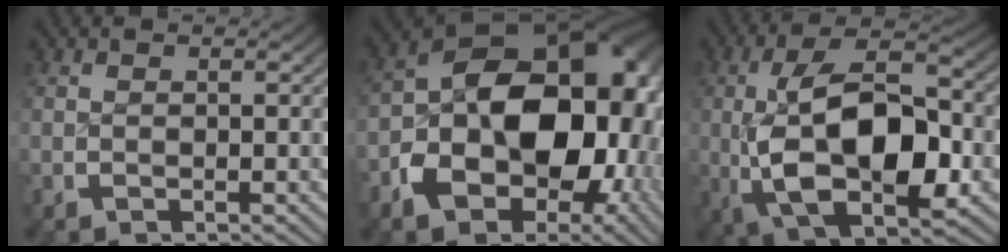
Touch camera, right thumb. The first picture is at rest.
{"total": 21.9, "force": [-1.8, 14.7, 16.1], "torque": [-0.256, -0.057, -0.011]}
{"total": 14.6, "force": [-1.2, 8.4, 11.9], "torque": [-0.232, -0.041, 0.001]}